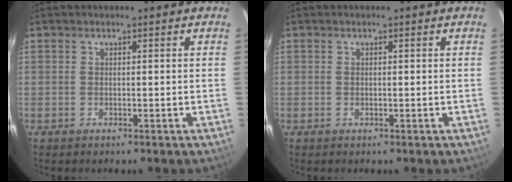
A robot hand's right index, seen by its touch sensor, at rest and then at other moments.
{"total": 0.0}